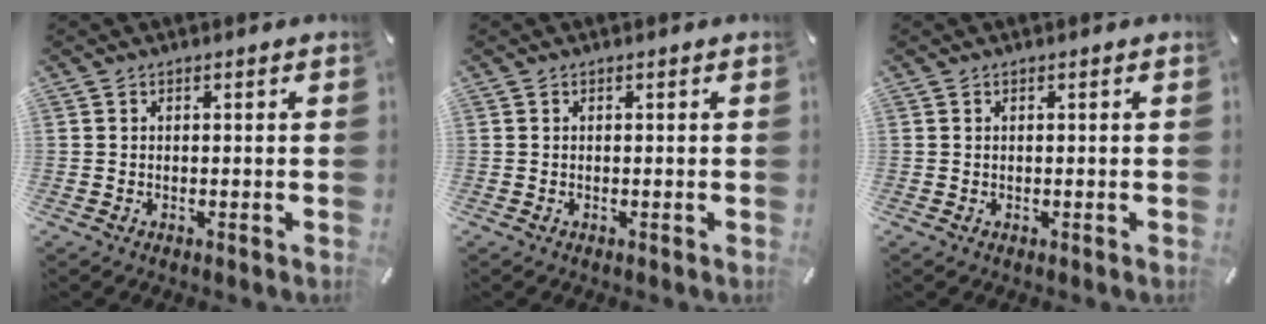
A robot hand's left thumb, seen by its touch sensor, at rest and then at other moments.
{"total": 0.0}
{"total": 0.0}